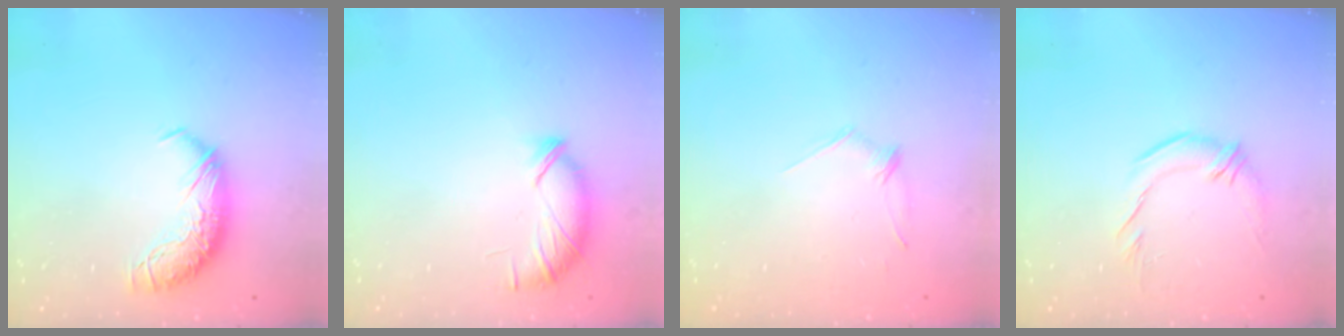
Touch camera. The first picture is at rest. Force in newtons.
{"total": 5.7, "press": 5.7, "slide": 0.4}
{"total": 7.2, "press": 7.2, "slide": 0.9}
{"total": 2.0, "press": 0.3, "slide": 2.0}